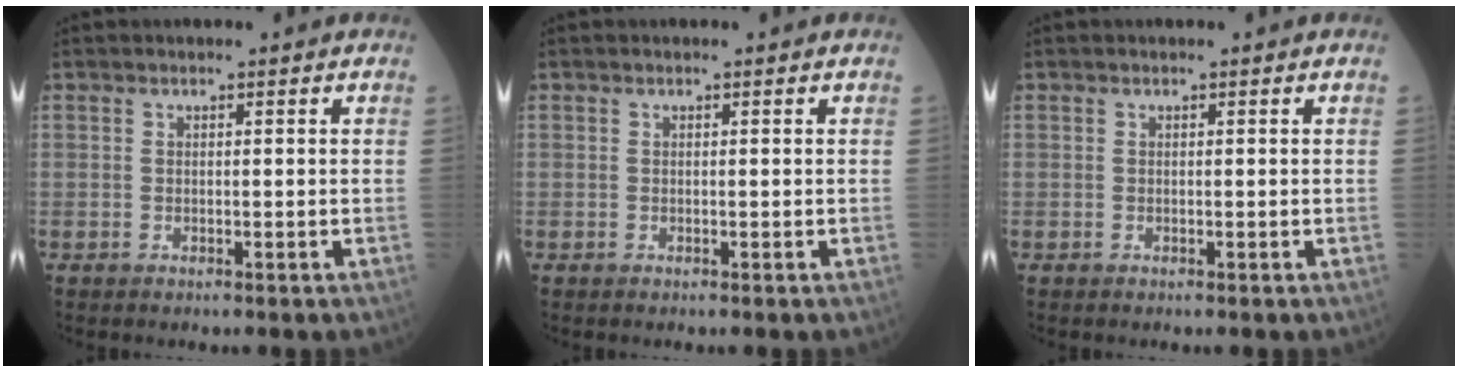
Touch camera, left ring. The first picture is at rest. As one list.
[{"total": 0.0}, {"total": 0.0}]